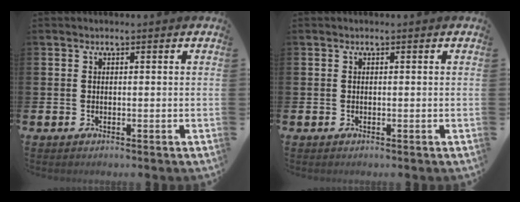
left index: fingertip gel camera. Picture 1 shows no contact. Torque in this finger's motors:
{"motor_torque": [-0.10, 0.07, 0.00, 0.00]}